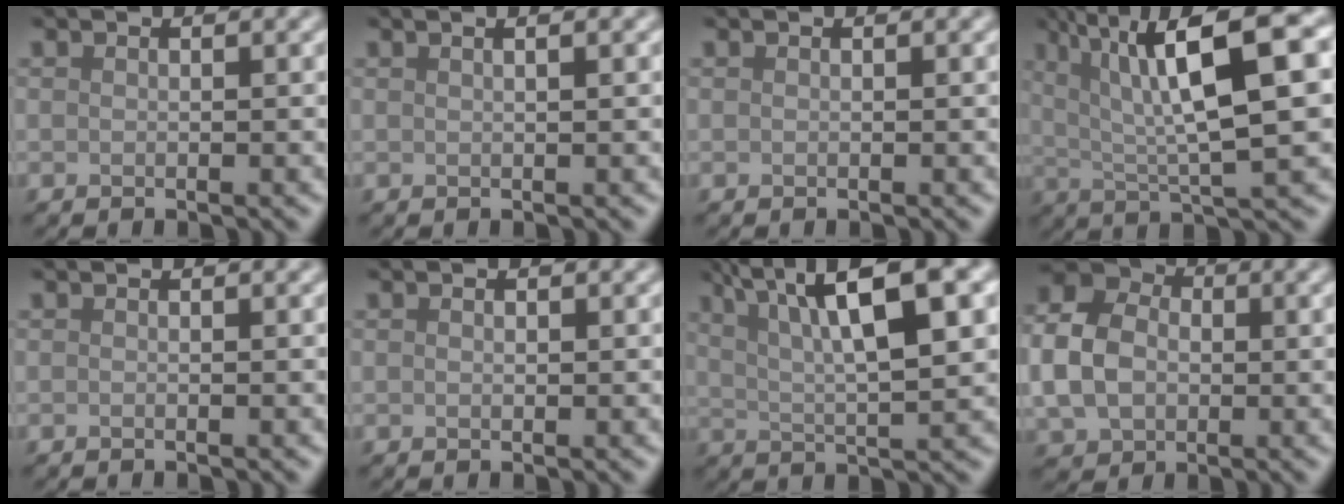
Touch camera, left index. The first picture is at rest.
{"total": 2.3, "force": [1.2, 1.0, 1.7], "torque": [-0.007, 0.005, -0.003]}
{"total": 0.0}
{"total": 11.8, "force": [4.3, 2.7, 10.7], "torque": [-0.165, 0.021, 0.072]}
{"total": 0.0}
{"total": 0.6, "force": [0.2, 0.3, 0.5], "torque": [-0.010, 0.002, 0.003]}
{"total": 10.1, "force": [4.5, 2.4, 8.7], "torque": [-0.131, 0.018, 0.074]}
{"total": 7.4, "force": [-0.1, 5.7, 4.6], "torque": [-0.113, 0.001, -0.003]}